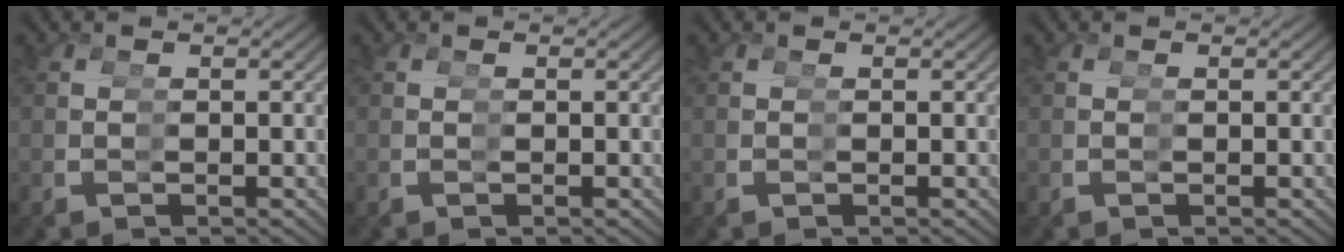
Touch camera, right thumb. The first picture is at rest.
{"total": 0.0}
{"total": 0.0}
{"total": 0.0}